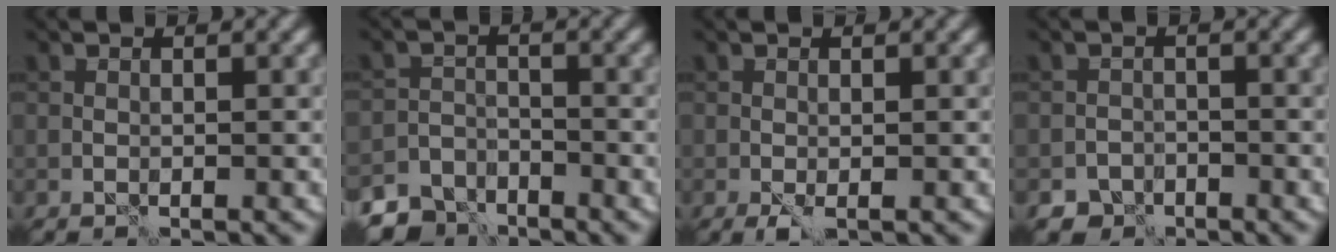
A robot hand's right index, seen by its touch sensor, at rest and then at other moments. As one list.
[{"total": 4.7, "force": [-4.2, 2.2, 0.5], "torque": [0.001, -0.010, -0.070]}, {"total": 1.0, "force": [-0.4, 0.3, 0.9], "torque": [-0.020, -0.003, -0.008]}, {"total": 2.9, "force": [-2.3, 1.7, 0.2], "torque": [0.012, 0.007, -0.035]}]